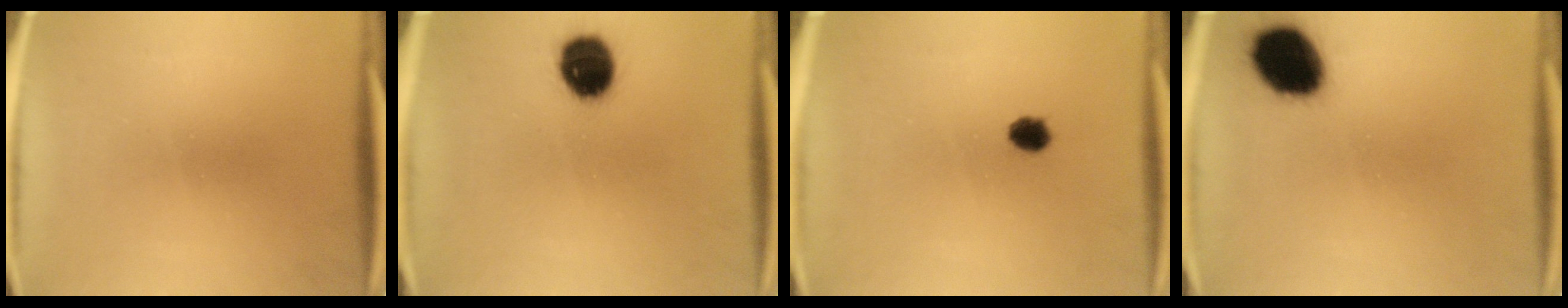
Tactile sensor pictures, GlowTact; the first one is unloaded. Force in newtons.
{"total": 10.6}
{"total": 2.9}
{"total": 14.7}